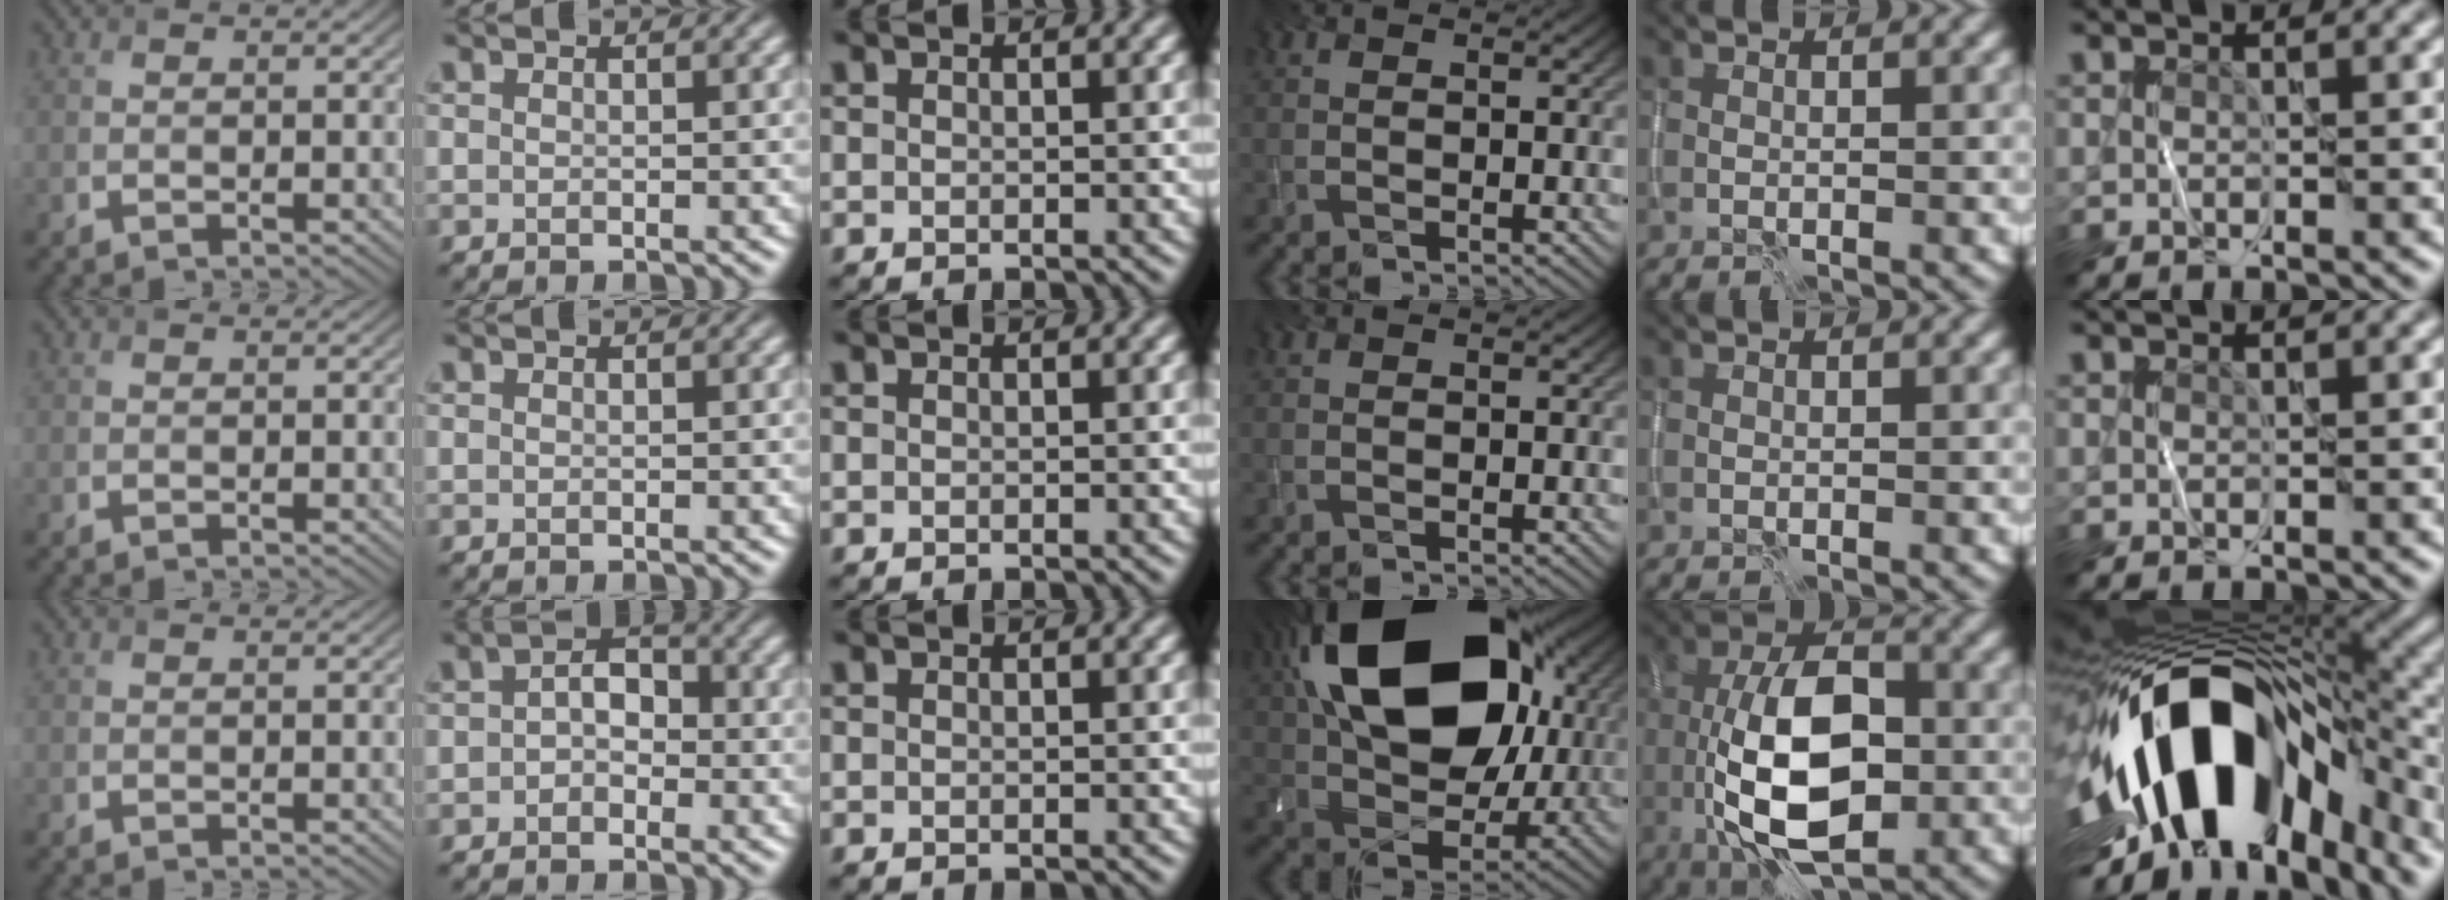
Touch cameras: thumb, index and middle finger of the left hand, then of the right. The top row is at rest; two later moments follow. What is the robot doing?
{"motion": "wipe", "object": "whiteboard"}